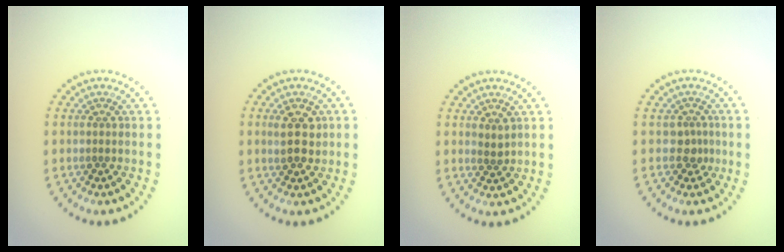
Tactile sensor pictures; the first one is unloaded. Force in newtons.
{"total": 2.6, "press": 2.6, "slide": 0.3}
{"total": 1.0, "press": 0.9, "slide": 0.4}
{"total": 1.5, "press": 1.1, "slide": 1.0}